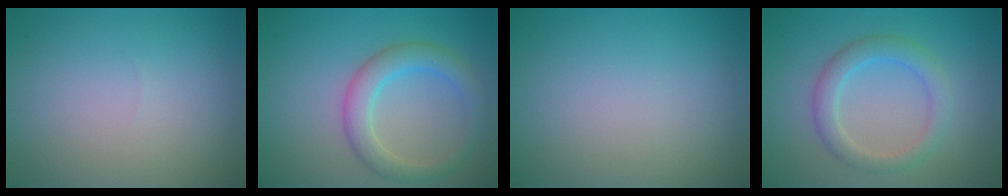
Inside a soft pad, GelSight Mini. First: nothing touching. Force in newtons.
{"total": 3.7, "press": 3.7, "slide": 0.2}
{"total": 0.0}
{"total": 3.0, "press": 3.0, "slide": 0.3}